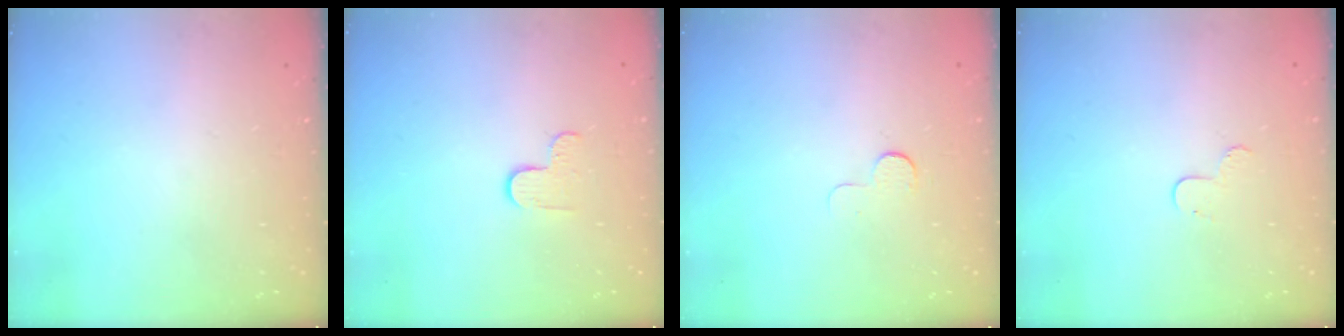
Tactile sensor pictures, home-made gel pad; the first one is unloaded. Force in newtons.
{"total": 3.1, "press": 3.1, "slide": 0.4}
{"total": 3.9, "press": 3.9, "slide": 0.4}
{"total": 4.8, "press": 4.8, "slide": 0.5}